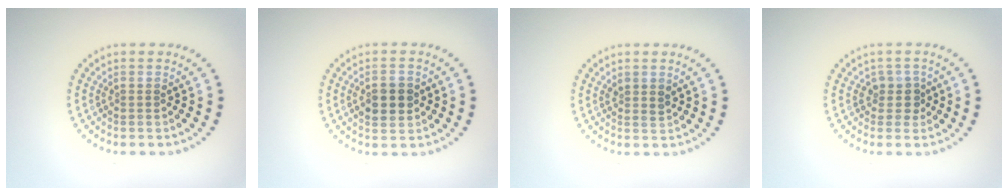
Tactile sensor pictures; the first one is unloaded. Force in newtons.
{"total": 2.8, "press": 2.7, "slide": 0.2}
{"total": 1.1, "press": 0.9, "slide": 0.5}
{"total": 1.7, "press": 1.5, "slide": 1.0}